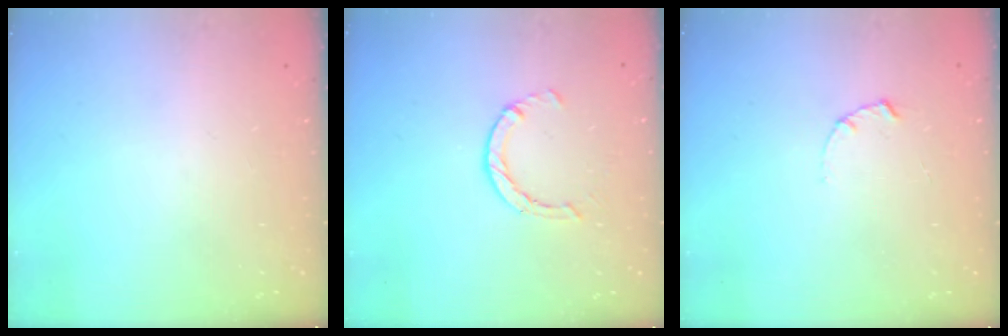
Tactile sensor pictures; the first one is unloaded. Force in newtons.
{"total": 2.9, "press": 2.8, "slide": 0.4}
{"total": 1.7, "press": 1.6, "slide": 0.3}